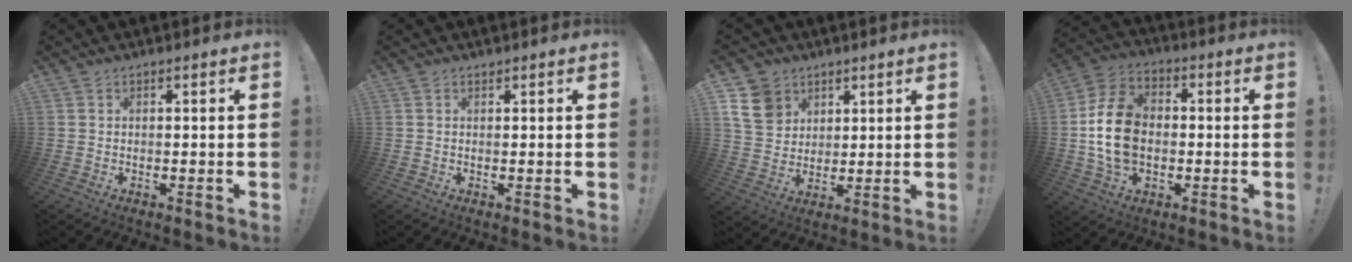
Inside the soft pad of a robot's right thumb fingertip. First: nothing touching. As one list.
[{"total": 0.6, "force": [0.6, -0.2, -0.1], "torque": [0.010, -0.005, 0.010]}, {"total": 10.9, "force": [5.5, 8.6, 3.6], "torque": [-0.053, -0.024, 0.113]}, {"total": 15.8, "force": [-1.1, 11.6, 10.7], "torque": [-0.198, 0.012, -0.018]}]